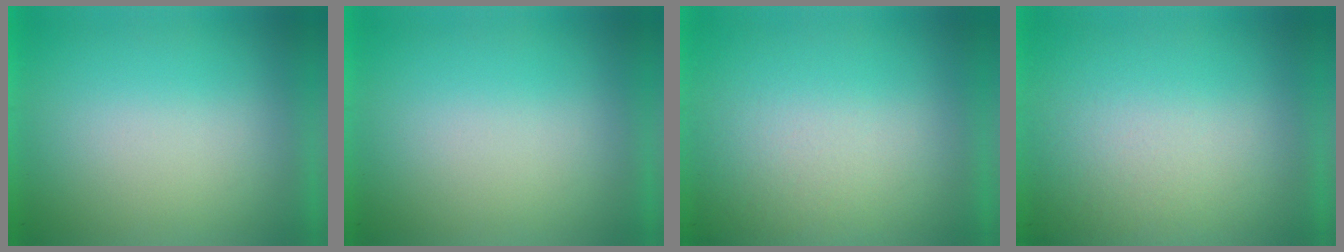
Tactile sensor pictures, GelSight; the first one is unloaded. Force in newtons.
{"total": 1.4}
{"total": 2.5}
{"total": 2.5}